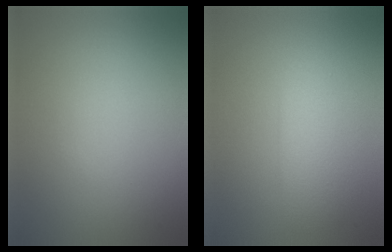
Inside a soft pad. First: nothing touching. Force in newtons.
{"total": 2.9, "press": 2.9, "slide": 0.0}